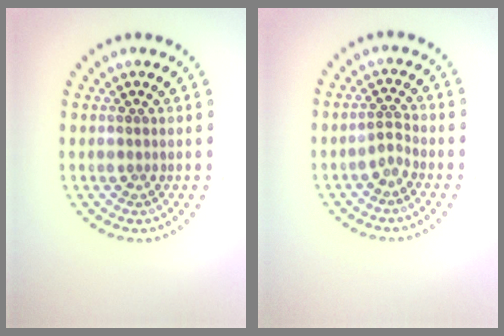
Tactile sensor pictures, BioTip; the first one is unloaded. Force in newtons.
{"total": 1.2, "press": 0.9, "slide": 0.8}